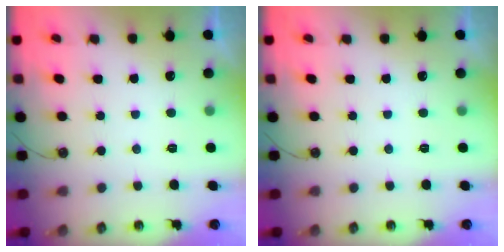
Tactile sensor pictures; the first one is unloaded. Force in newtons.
{"total": 0.0}